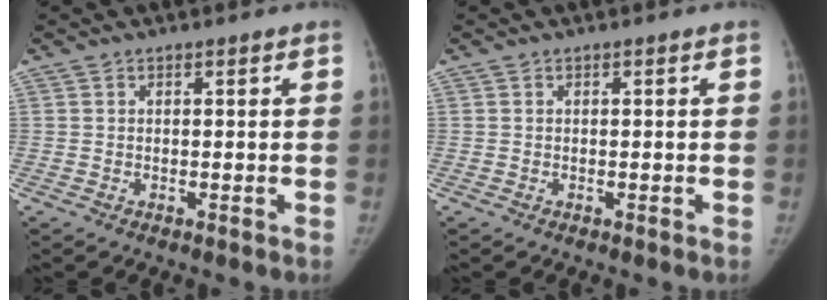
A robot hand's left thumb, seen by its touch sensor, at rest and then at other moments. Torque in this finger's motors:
{"motor_torque": [0.10, -0.07, 0.09, -0.33, 0.07]}